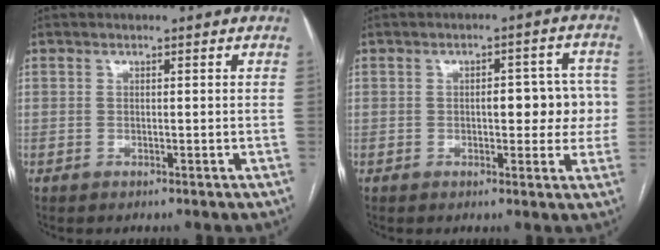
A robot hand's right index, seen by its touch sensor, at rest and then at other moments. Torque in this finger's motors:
{"motor_torque": [0.63, 0.02, 0.36, 0.05]}